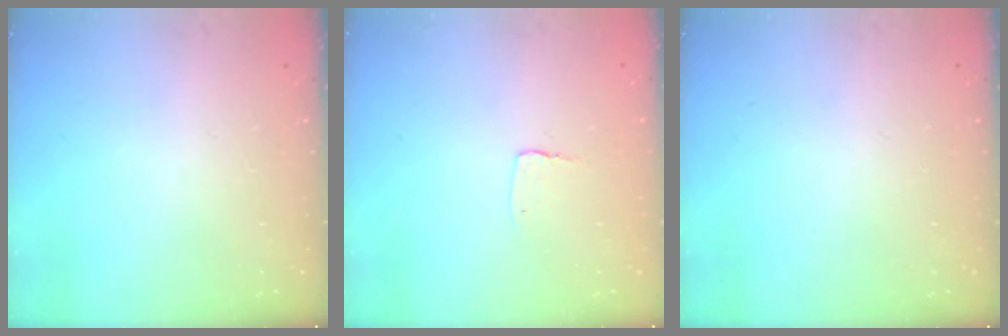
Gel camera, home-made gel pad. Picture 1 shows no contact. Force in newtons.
{"total": 2.9, "press": 2.9, "slide": 0.2}
{"total": 0.0}